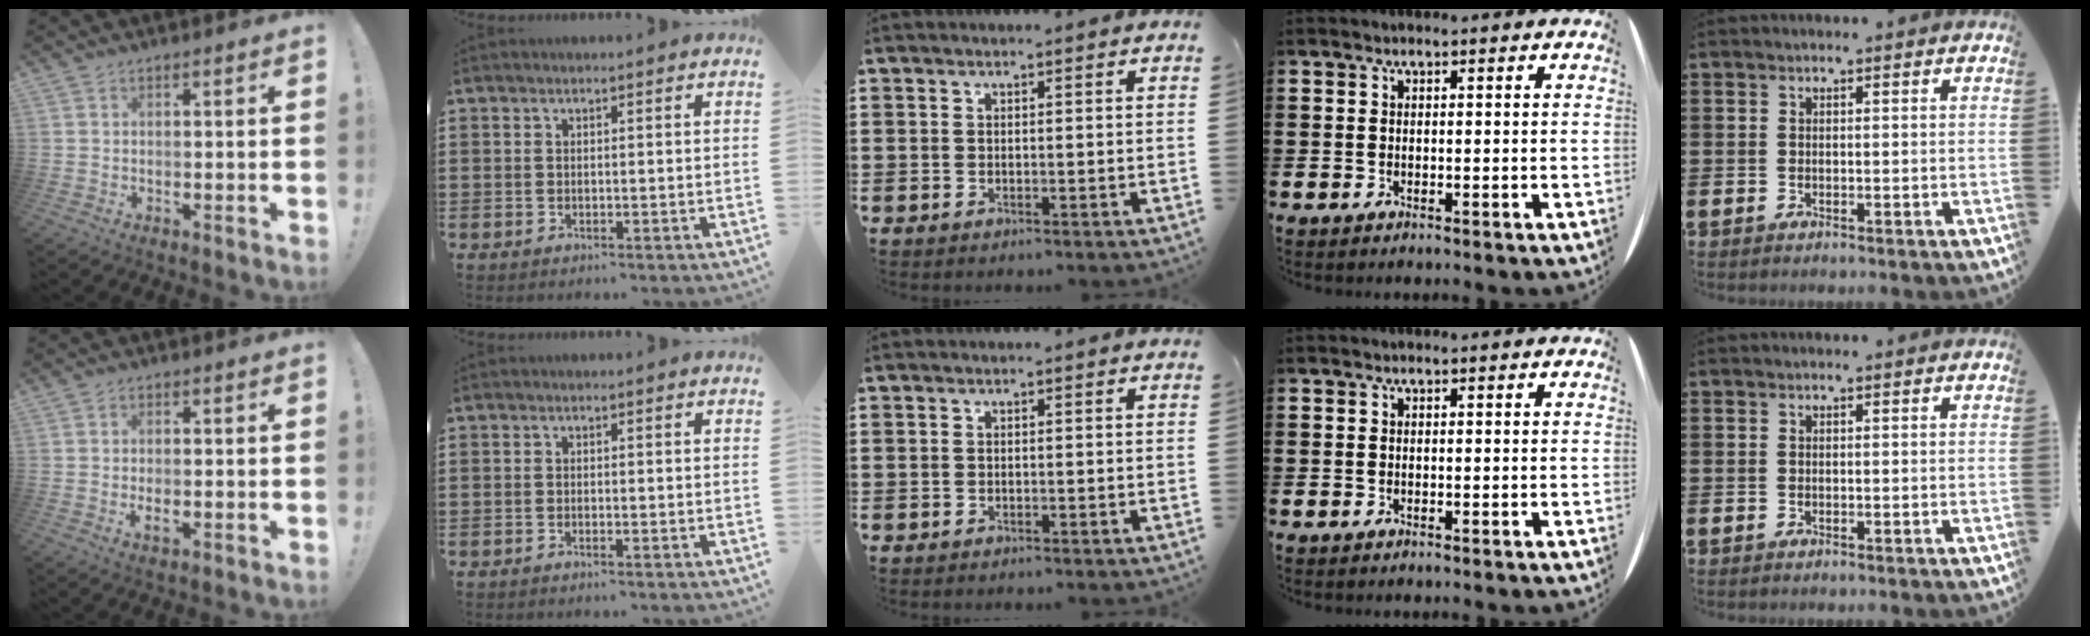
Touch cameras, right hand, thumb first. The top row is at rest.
{"thumb": {"total": 2.4, "force": [-0.6, 1.0, 2.1], "torque": [-0.033, 0.004, -0.011]}, "index": {"total": 0.5, "force": [-0.5, 0.0, 0.2], "torque": [-0.006, -0.002, -0.009]}}